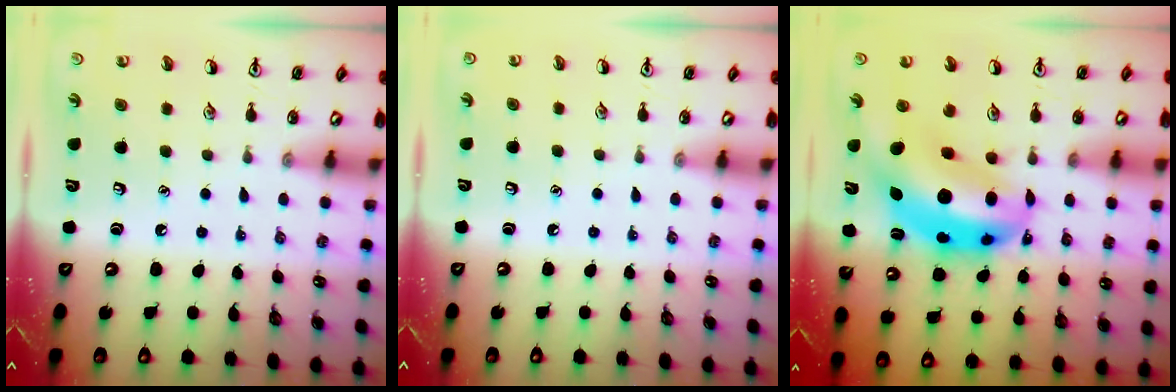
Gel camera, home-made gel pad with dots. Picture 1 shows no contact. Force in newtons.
{"total": 0.0}
{"total": 13.3, "press": 12.8, "slide": 3.7}